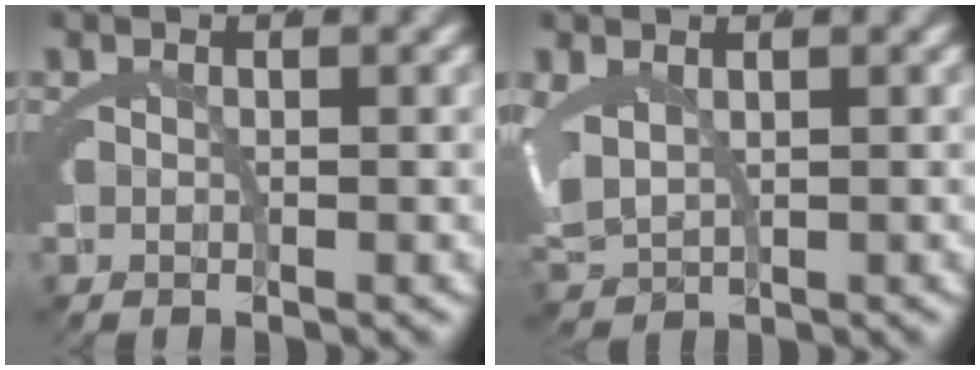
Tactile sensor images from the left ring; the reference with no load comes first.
{"total": 3.6, "force": [0.5, 2.7, 2.3], "torque": [-0.085, -0.025, 0.031]}